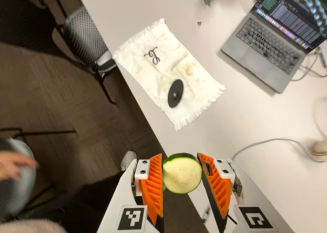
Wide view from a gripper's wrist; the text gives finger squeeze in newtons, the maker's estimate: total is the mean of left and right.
{"total": 9.2, "left": 9.1, "right": 9.4}